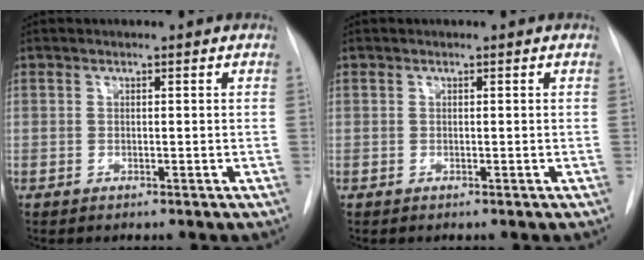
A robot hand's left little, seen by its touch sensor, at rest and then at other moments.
{"total": 0.0}